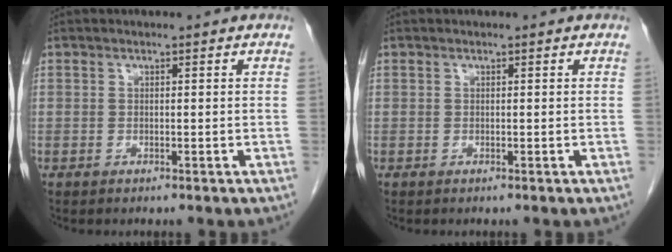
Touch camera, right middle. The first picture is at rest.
{"total": 0.0}